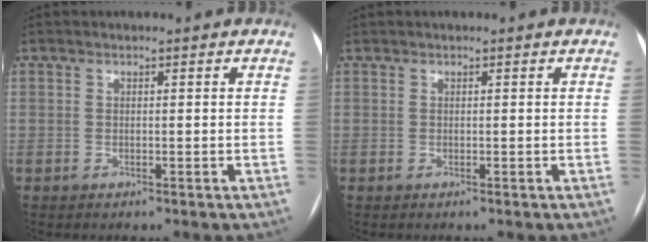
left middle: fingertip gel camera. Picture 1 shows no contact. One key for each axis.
{"total": 0.0}